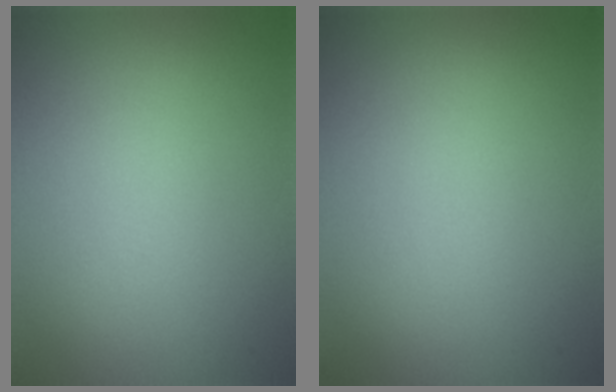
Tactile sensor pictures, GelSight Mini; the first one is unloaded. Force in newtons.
{"total": 0.0}